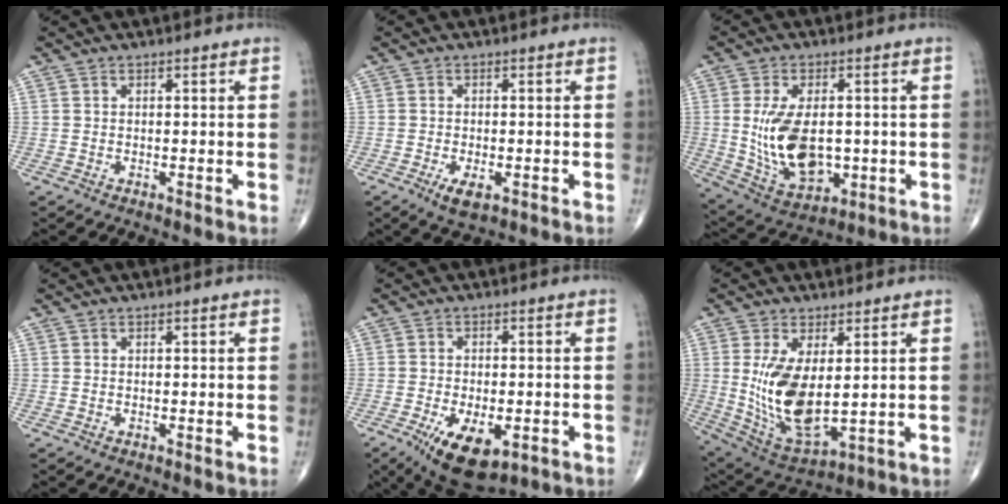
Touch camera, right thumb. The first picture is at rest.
{"total": 2.1, "force": [-0.7, 1.0, 1.7], "torque": [-0.030, -0.004, -0.010]}
{"total": 14.1, "force": [-0.5, 8.2, 11.4], "torque": [-0.197, -0.010, 0.013]}
{"total": 0.0}
{"total": 11.3, "force": [-4.9, 5.5, 8.5], "torque": [-0.135, -0.002, -0.065]}
{"total": 13.8, "force": [1.1, 6.4, 12.2], "torque": [-0.229, -0.024, 0.043]}